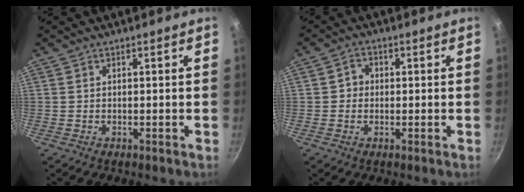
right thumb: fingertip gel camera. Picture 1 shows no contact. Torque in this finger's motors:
{"motor_torque": [-0.07, 0.12, 0.00, 0.38, 0.07]}